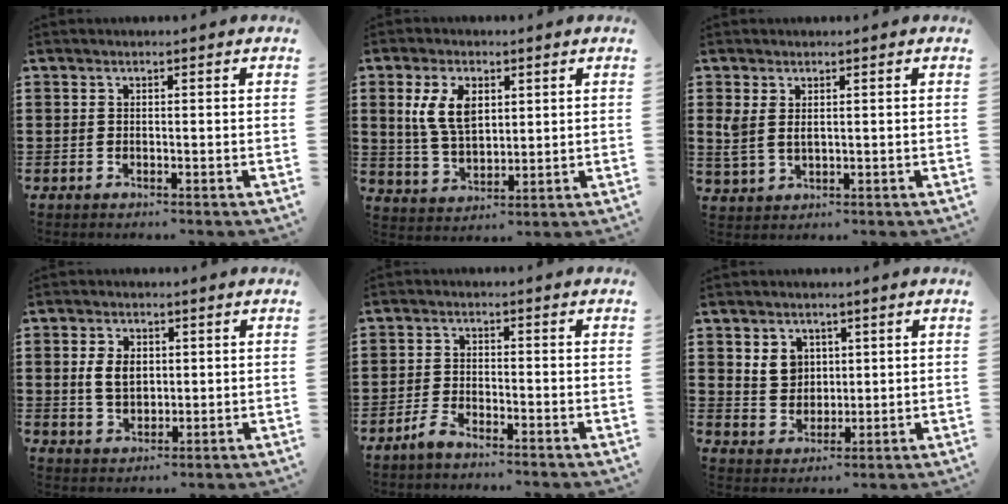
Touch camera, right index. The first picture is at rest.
{"total": 7.4, "force": [2.4, 4.2, 5.6], "torque": [-0.129, 0.010, 0.040]}
{"total": 2.8, "force": [1.2, 1.5, 2.0], "torque": [-0.052, 0.002, 0.020]}
{"total": 4.5, "force": [0.7, 3.1, 3.3], "torque": [-0.071, 0.006, 0.006]}
{"total": 2.4, "force": [-2.2, 0.3, 0.7], "torque": [-0.022, 0.003, -0.048]}
{"total": 4.2, "force": [1.9, 3.5, 1.1], "torque": [-0.030, 0.008, 0.035]}